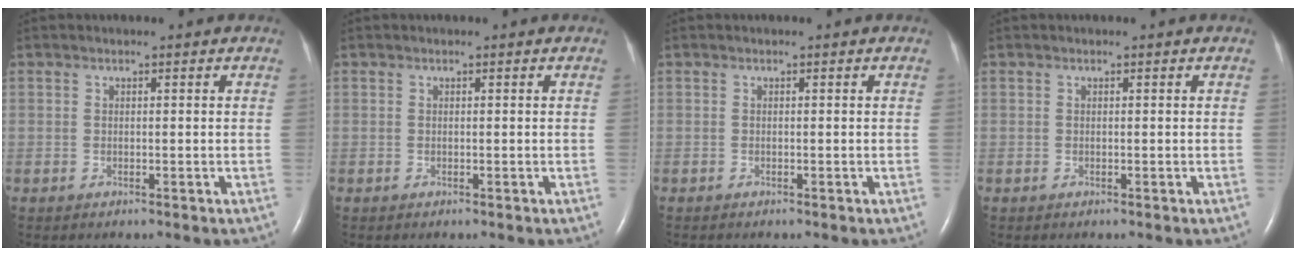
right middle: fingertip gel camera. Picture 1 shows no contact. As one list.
[{"total": 0.0}, {"total": 0.0}, {"total": 0.0}]